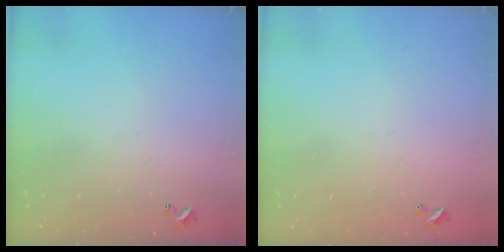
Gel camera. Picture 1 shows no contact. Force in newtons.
{"total": 2.8, "press": 2.8, "slide": 0.1}